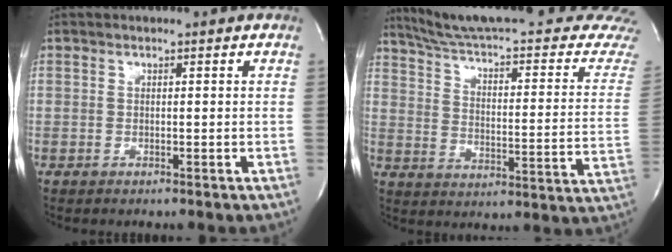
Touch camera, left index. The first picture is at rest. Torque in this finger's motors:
{"motor_torque": [0.34, -0.48, 0.03, 0.04]}